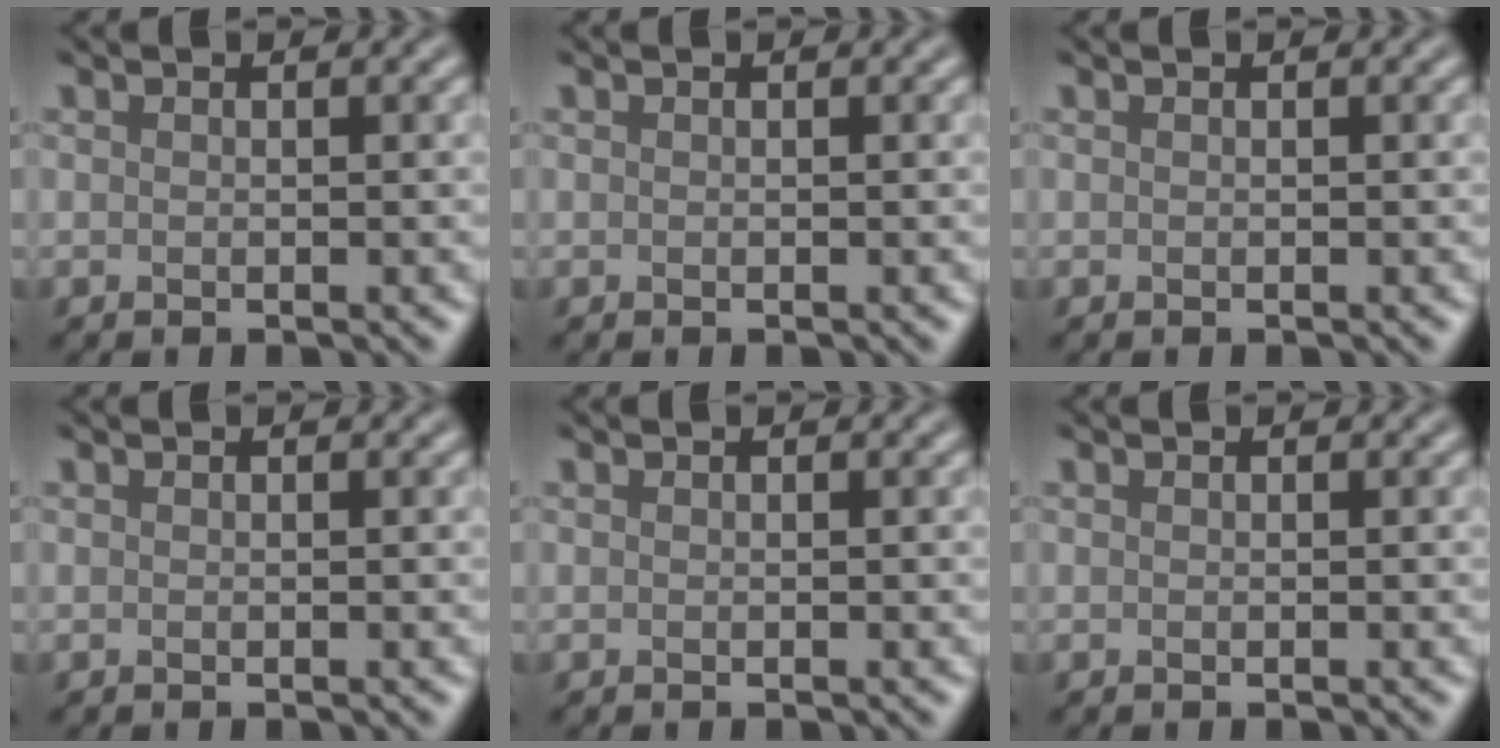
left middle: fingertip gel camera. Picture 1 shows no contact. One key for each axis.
{"total": 0.0}
{"total": 0.0}
{"total": 0.0}
{"total": 0.0}
{"total": 0.0}